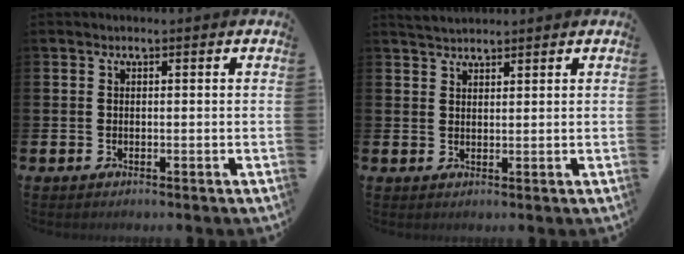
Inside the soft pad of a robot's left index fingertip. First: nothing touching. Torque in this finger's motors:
{"motor_torque": [-0.09, -0.20, 0.15, 0.00]}